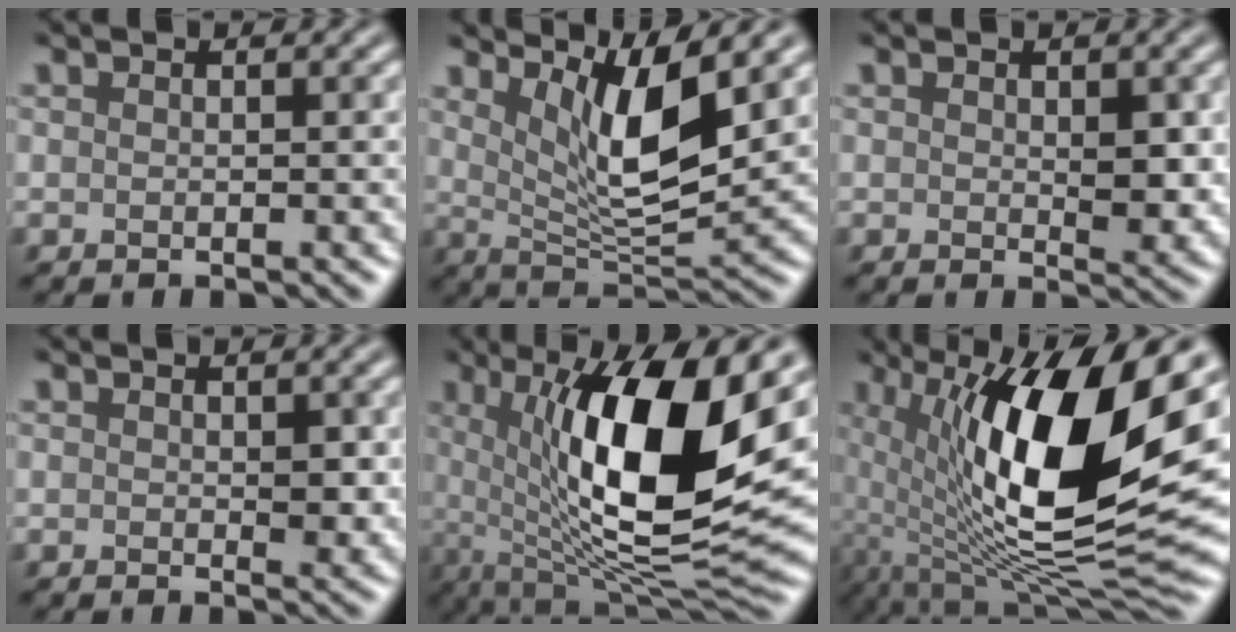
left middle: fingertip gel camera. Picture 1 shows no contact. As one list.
[{"total": 7.0, "force": [3.2, 1.8, 6.0], "torque": [-0.103, -0.015, 0.059]}, {"total": 2.6, "force": [0.2, 1.3, 2.2], "torque": [-0.031, -0.008, 0.006]}, {"total": 1.8, "force": [0.1, 1.0, 1.5], "torque": [-0.017, -0.004, 0.004]}, {"total": 14.7, "force": [2.7, 4.7, 13.7], "torque": [-0.205, -0.013, 0.041]}, {"total": 16.1, "force": [2.1, 6.0, 14.8], "torque": [-0.253, -0.018, 0.033]}]